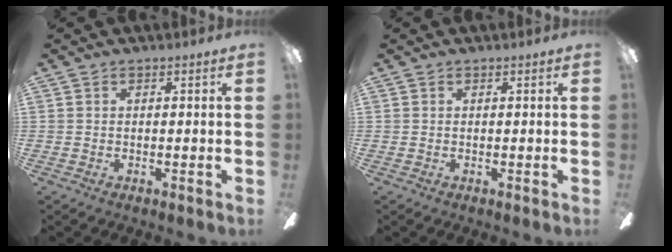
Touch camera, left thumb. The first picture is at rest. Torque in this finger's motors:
{"motor_torque": [-0.04, 0.04, -0.07, 0.07, 0.00]}